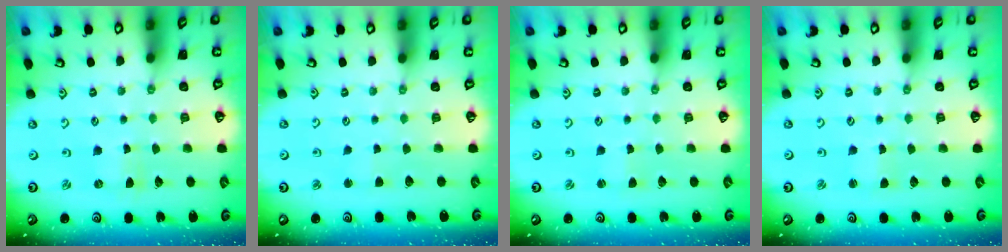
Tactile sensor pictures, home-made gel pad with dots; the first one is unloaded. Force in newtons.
{"total": 2.2, "press": 2.2, "slide": 0.3}
{"total": 1.4, "press": 1.4, "slide": 0.3}
{"total": 1.3, "press": 1.3, "slide": 0.0}